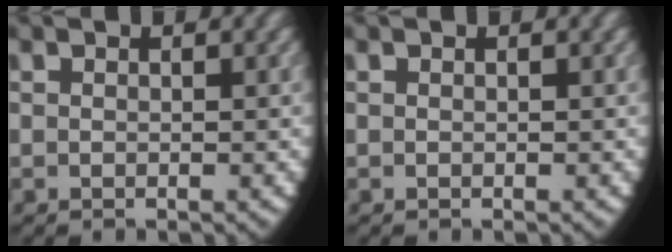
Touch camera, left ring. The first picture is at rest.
{"total": 0.0}